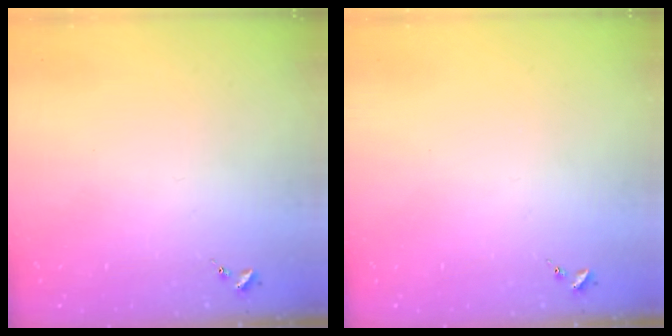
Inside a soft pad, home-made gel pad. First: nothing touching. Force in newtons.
{"total": 0.0}